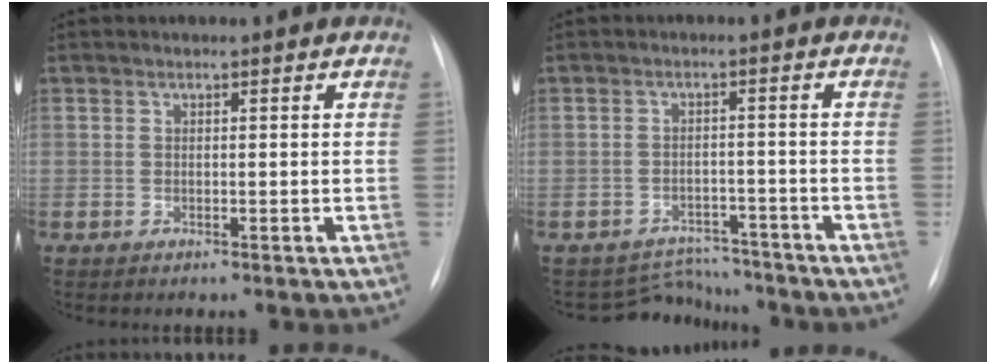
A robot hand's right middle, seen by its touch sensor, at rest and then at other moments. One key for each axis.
{"total": 5.7, "fx": -5.2, "fy": 1.7, "fz": -1.4, "tx": 0.022, "ty": 0.023, "tz": -0.074}